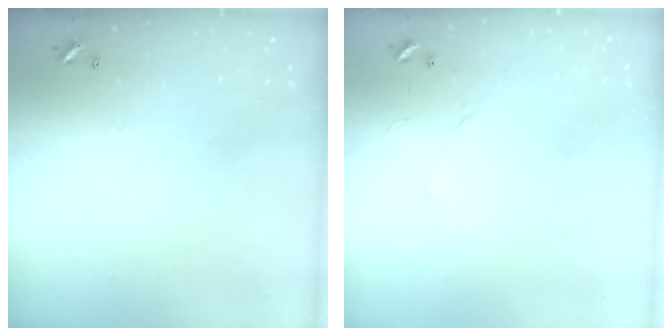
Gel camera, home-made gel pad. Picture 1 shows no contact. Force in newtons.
{"total": 6.4, "press": 6.3, "slide": 0.7}